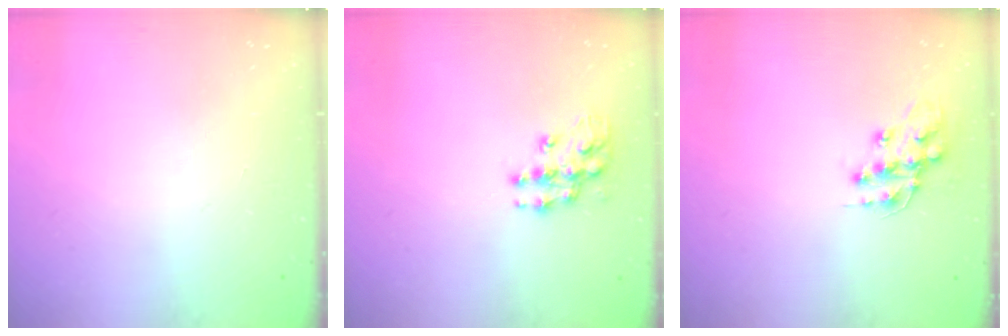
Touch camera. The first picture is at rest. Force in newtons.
{"total": 10.4, "press": 10.4, "slide": 0.5}
{"total": 12.7, "press": 12.6, "slide": 0.9}